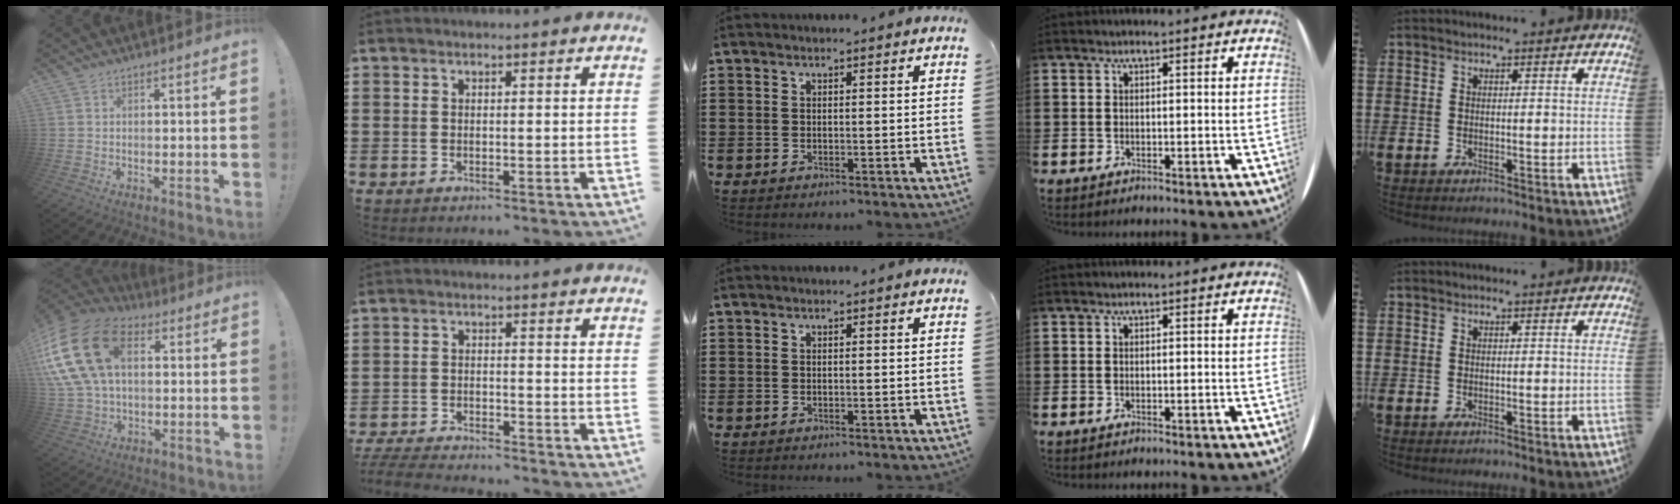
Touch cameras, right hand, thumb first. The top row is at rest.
{"thumb": {"total": 24.1, "force": [6.2, 15.9, 17.0], "torque": [-0.335, -0.005, 0.116]}, "index": {"total": 4.5, "force": [-4.5, 0.0, 0.6], "torque": [-0.024, -0.008, -0.093]}}